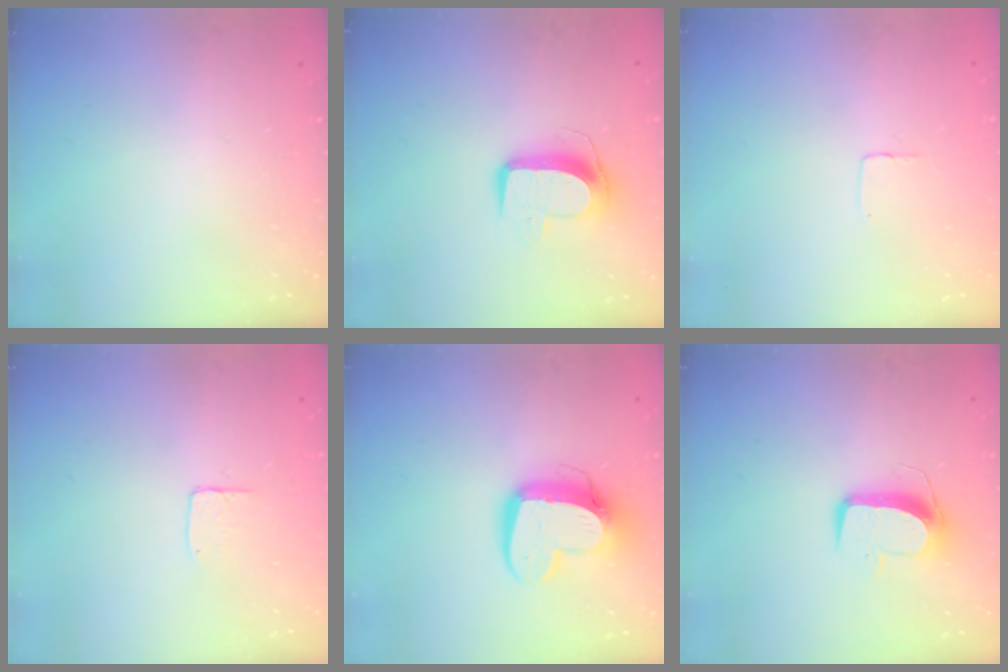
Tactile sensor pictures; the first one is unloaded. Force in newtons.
{"total": 10.2, "press": 10.2, "slide": 0.4}
{"total": 2.5, "press": 2.5, "slide": 0.1}
{"total": 3.6, "press": 3.6, "slide": 0.3}
{"total": 14.4, "press": 14.3, "slide": 1.3}
{"total": 9.9, "press": 9.8, "slide": 1.0}